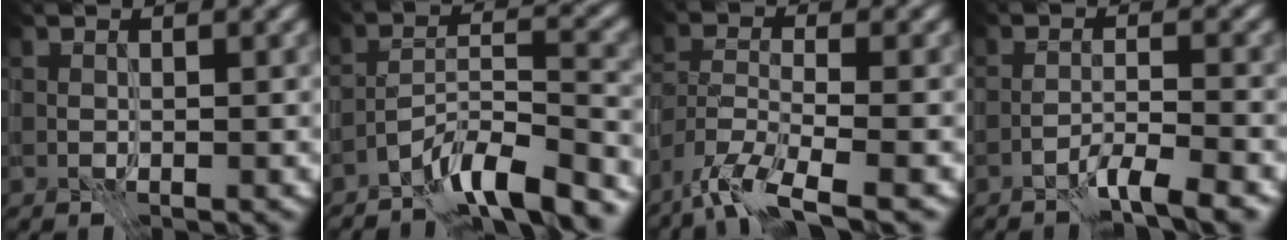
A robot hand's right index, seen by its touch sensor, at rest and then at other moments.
{"total": 7.4, "force": [-6.2, 1.1, 3.9], "torque": [-0.062, 0.007, -0.110]}
{"total": 6.9, "force": [-5.6, 1.3, 3.7], "torque": [-0.074, -0.007, -0.113]}
{"total": 3.4, "force": [-2.9, 0.0, 1.7], "torque": [-0.028, 0.008, -0.058]}